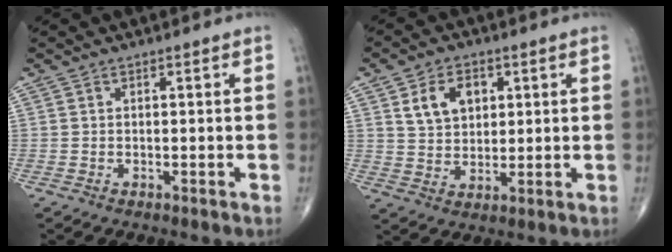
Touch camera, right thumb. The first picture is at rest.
{"total": 7.9, "force": [2.9, 5.6, 4.8], "torque": [-0.055, -0.014, 0.055]}